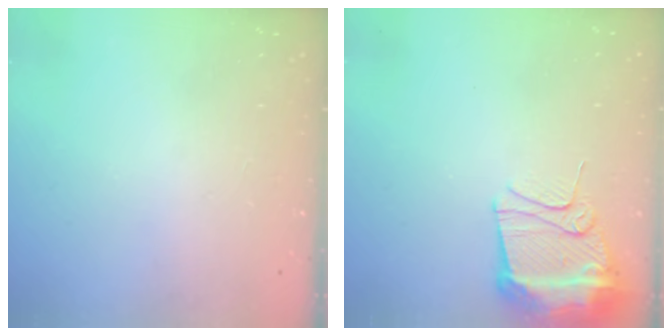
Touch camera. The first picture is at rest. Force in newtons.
{"total": 12.1, "press": 12.0, "slide": 1.4}